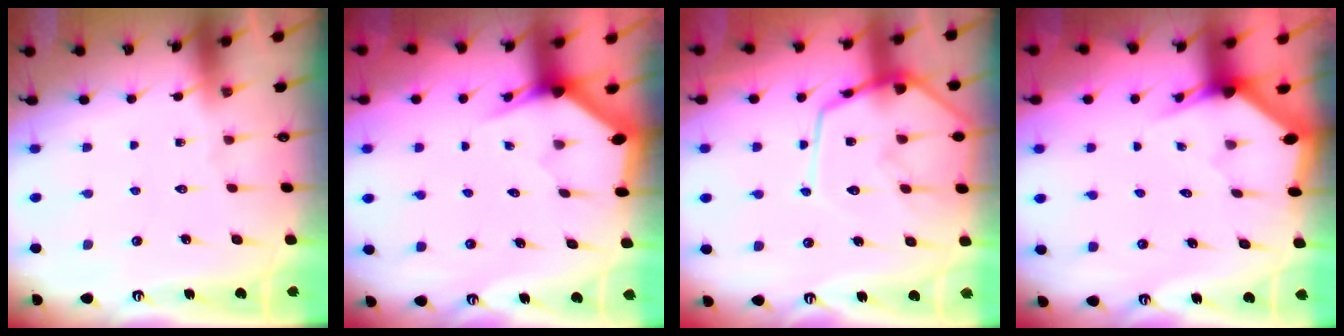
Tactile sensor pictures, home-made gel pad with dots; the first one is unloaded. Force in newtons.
{"total": 3.0, "press": 3.0, "slide": 0.0}
{"total": 15.0, "press": 15.0, "slide": 1.3}
{"total": 2.8, "press": 2.8, "slide": 0.1}